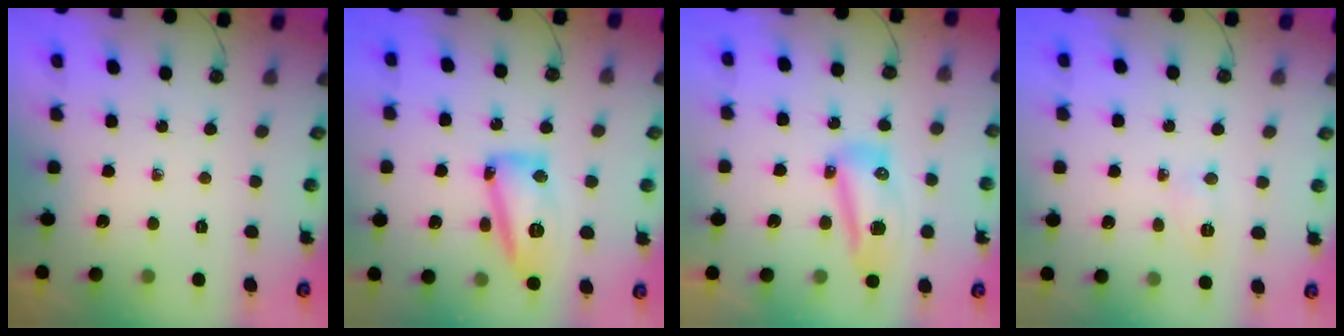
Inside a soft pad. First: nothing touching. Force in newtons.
{"total": 13.8, "press": 13.8, "slide": 1.2}
{"total": 17.3, "press": 12.3, "slide": 12.1}
{"total": 4.1, "press": 4.0, "slide": 0.6}